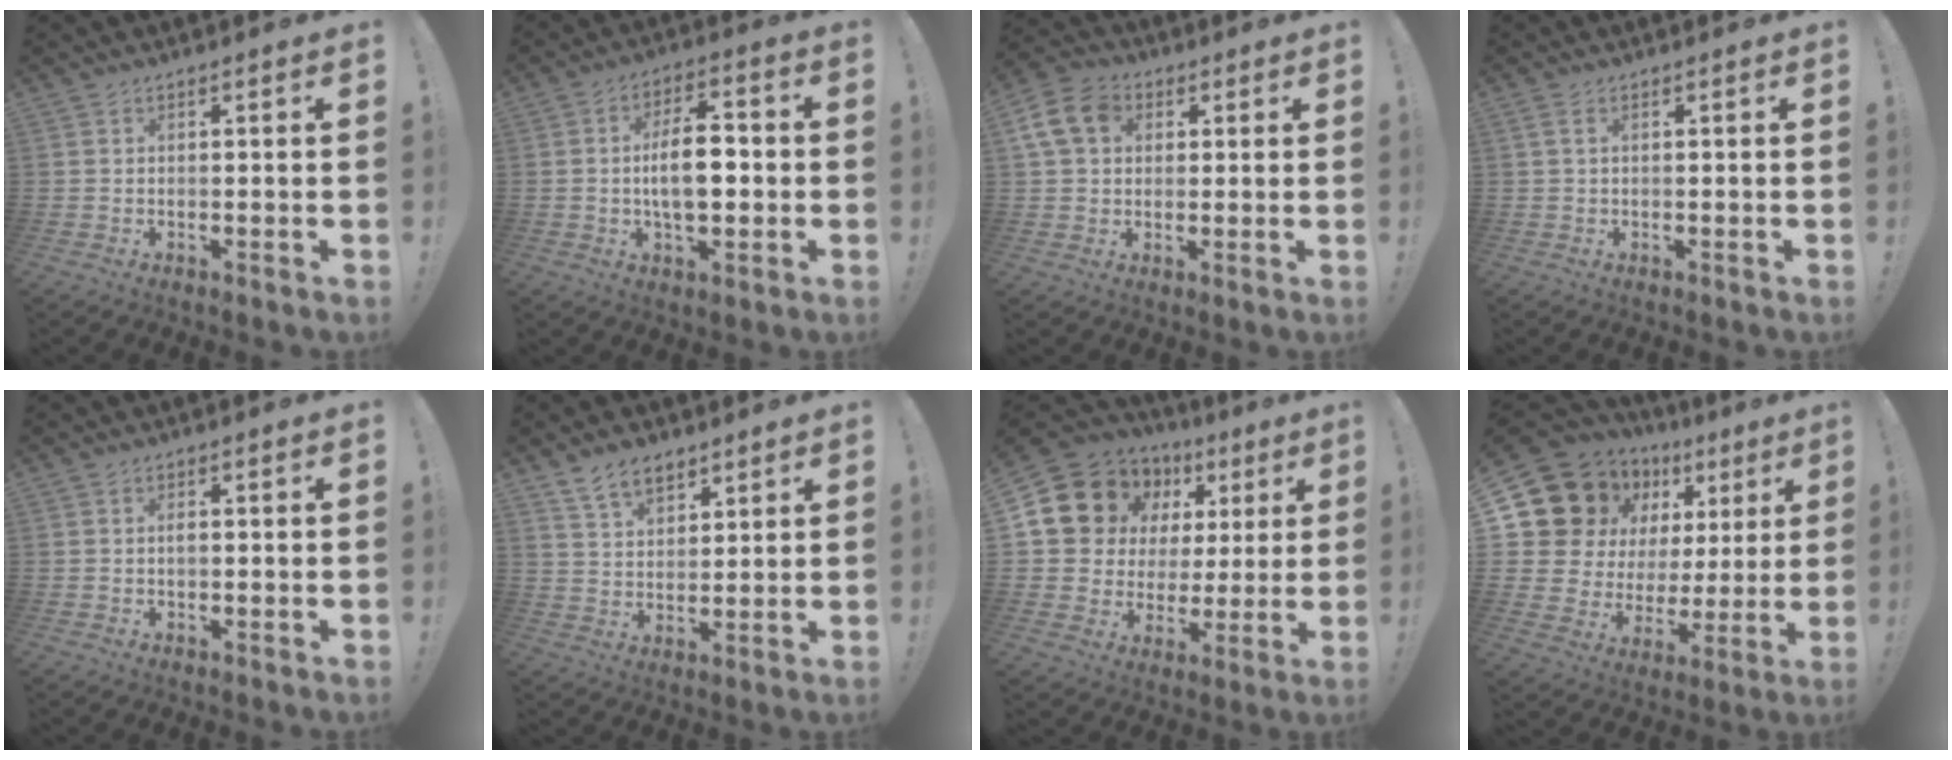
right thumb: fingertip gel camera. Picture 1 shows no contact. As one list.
[{"total": 11.4, "force": [-1.0, 5.8, 9.8], "torque": [-0.173, 0.005, -0.023]}, {"total": 12.0, "force": [3.8, 9.4, 6.5], "torque": [-0.117, -0.004, 0.076]}, {"total": 1.6, "force": [0.5, 0.5, 1.4], "torque": [-0.034, 0.005, 0.011]}, {"total": 0.9, "force": [-0.1, 0.6, 0.7], "torque": [-0.007, 0.000, -0.004]}, {"total": 8.6, "force": [6.1, 4.8, 3.6], "torque": [-0.062, -0.028, 0.117]}, {"total": 13.9, "force": [8.0, 10.2, 4.9], "torque": [-0.082, -0.050, 0.165]}, {"total": 14.1, "force": [9.4, 8.7, 6.0], "torque": [-0.107, -0.073, 0.189]}]